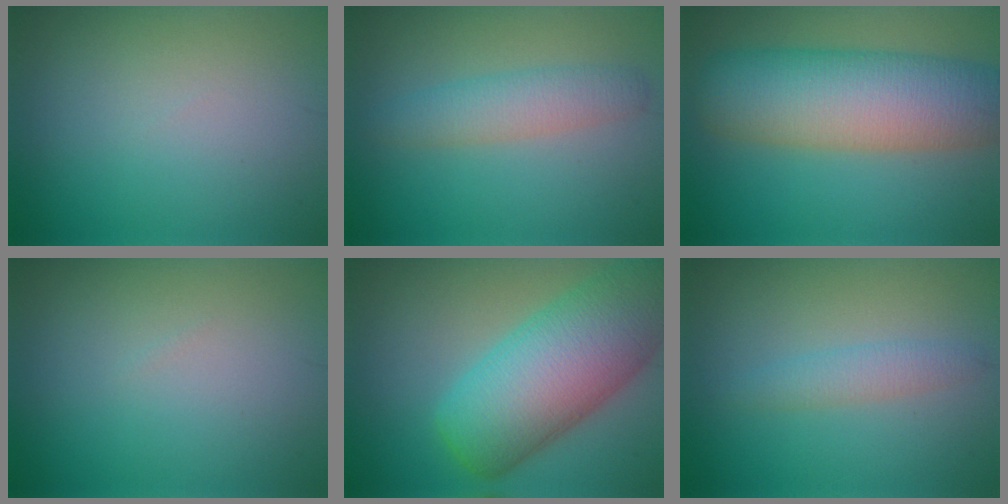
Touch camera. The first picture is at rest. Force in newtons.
{"total": 3.0, "press": 3.0, "slide": 0.1}
{"total": 10.2, "press": 10.2, "slide": 0.3}
{"total": 0.0}
{"total": 11.2, "press": 11.2, "slide": 0.6}
{"total": 1.8, "press": 1.8, "slide": 0.1}